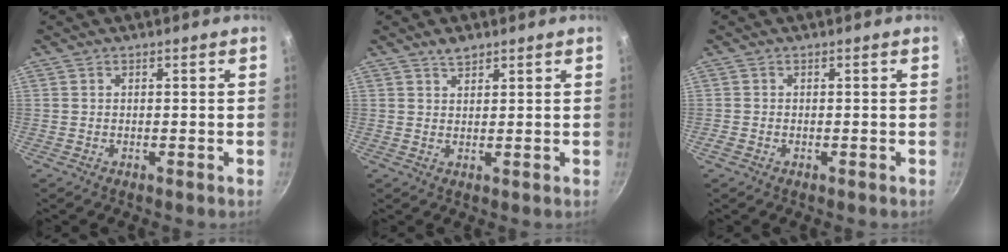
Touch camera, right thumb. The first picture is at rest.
{"total": 2.5, "force": [1.9, 1.1, 1.1], "torque": [-0.015, -0.009, 0.035]}
{"total": 0.8, "force": [-0.5, 0.6, 0.3], "torque": [-0.009, -0.001, -0.010]}